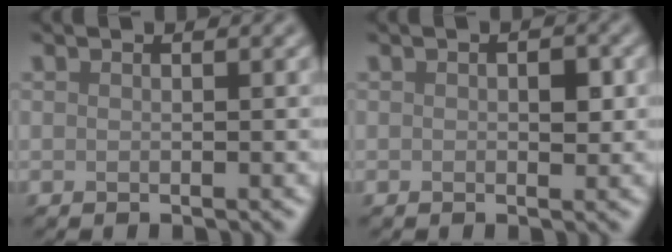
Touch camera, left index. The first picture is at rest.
{"total": 1.7, "force": [0.2, 0.8, 1.5], "torque": [-0.017, 0.001, 0.002]}